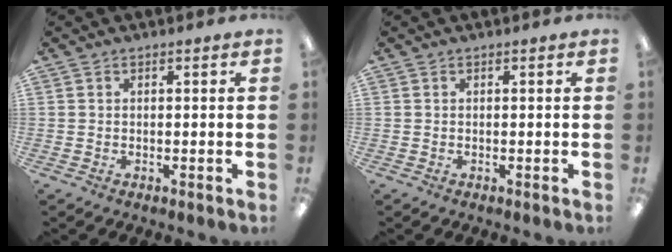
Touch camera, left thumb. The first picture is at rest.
{"total": 0.0}